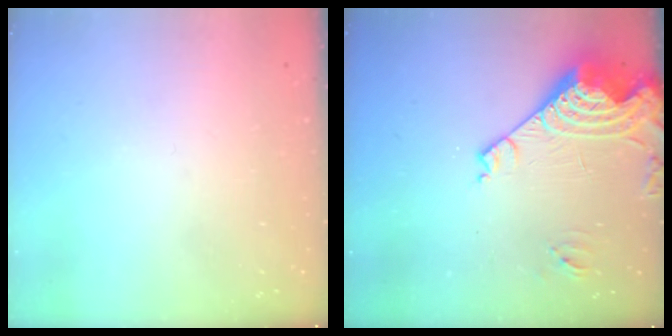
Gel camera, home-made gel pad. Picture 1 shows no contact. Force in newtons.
{"total": 15.2, "press": 15.0, "slide": 1.8}